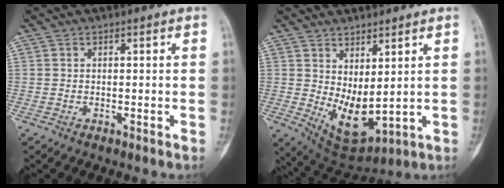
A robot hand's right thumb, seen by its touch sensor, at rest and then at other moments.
{"total": 9.4, "force": [1.4, 4.5, 8.1], "torque": [-0.123, -0.029, 0.052]}